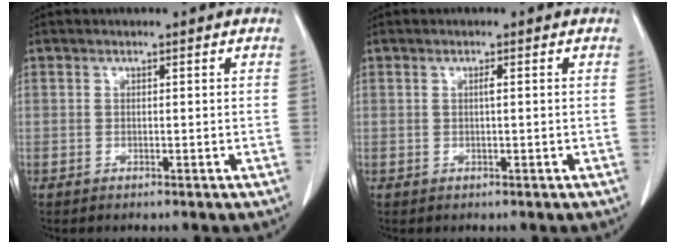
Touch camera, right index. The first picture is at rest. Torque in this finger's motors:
{"motor_torque": [0.07, -0.02, -0.01, 0.01]}